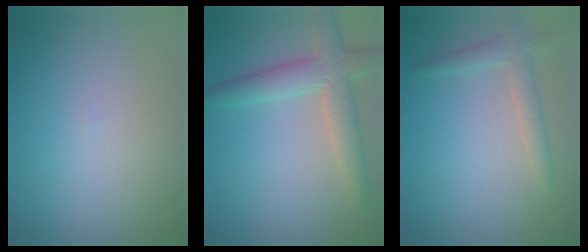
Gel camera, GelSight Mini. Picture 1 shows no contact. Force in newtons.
{"total": 4.7, "press": 4.7, "slide": 0.4}
{"total": 2.2, "press": 2.2, "slide": 0.1}